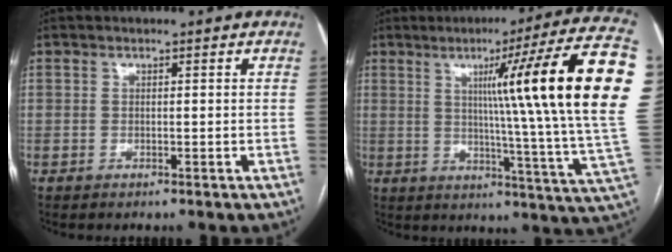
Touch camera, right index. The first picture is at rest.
{"total": 25.7, "force": [6.8, -0.9, 24.8], "torque": [-0.253, 0.019, 0.085]}